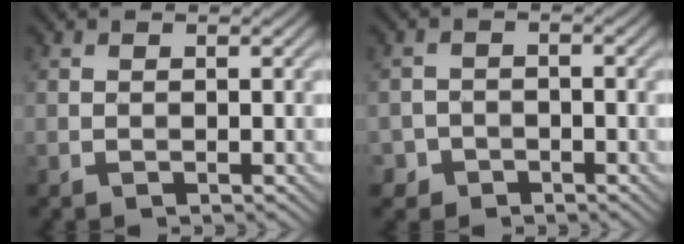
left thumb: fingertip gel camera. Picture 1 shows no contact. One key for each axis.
{"total": 2.6, "fx": -1.7, "fy": 2.0, "fz": 0.3, "tx": 0.001, "ty": 0.004, "tz": -0.035}